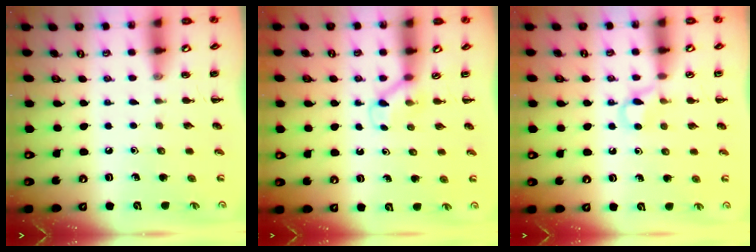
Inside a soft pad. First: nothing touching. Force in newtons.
{"total": 3.0, "press": 2.8, "slide": 1.1}
{"total": 4.3, "press": 4.0, "slide": 1.4}